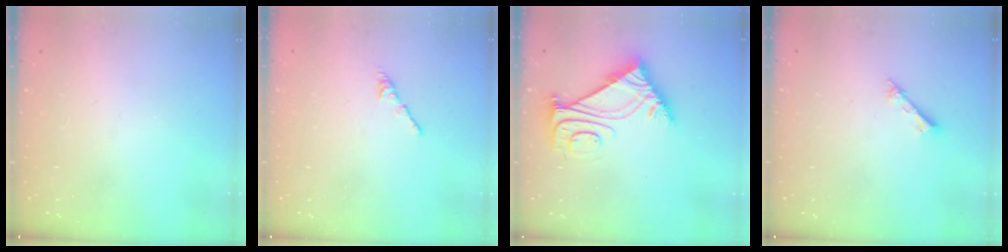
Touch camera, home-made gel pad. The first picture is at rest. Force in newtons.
{"total": 2.7, "press": 2.6, "slide": 0.8}
{"total": 8.0, "press": 8.0, "slide": 0.6}
{"total": 1.2, "press": 1.2, "slide": 0.1}